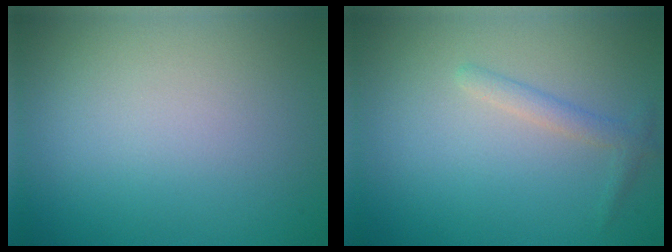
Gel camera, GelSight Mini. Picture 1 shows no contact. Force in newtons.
{"total": 1.5, "press": 1.5, "slide": 0.1}